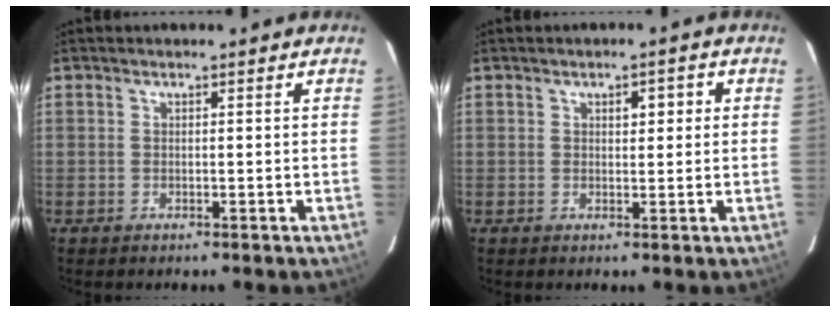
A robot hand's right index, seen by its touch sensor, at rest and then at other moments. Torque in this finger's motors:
{"motor_torque": [0.03, 0.00, 0.02, 0.02]}